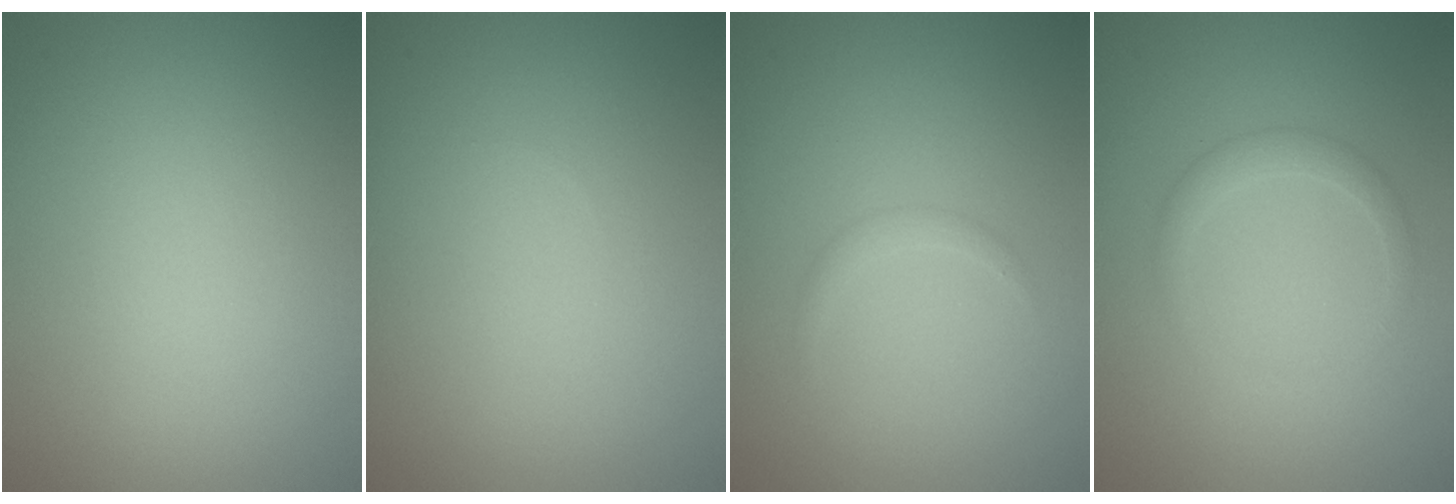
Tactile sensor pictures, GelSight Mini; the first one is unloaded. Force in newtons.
{"total": 0.0}
{"total": 0.8, "press": 0.8, "slide": 0.1}
{"total": 1.6, "press": 1.6, "slide": 0.1}